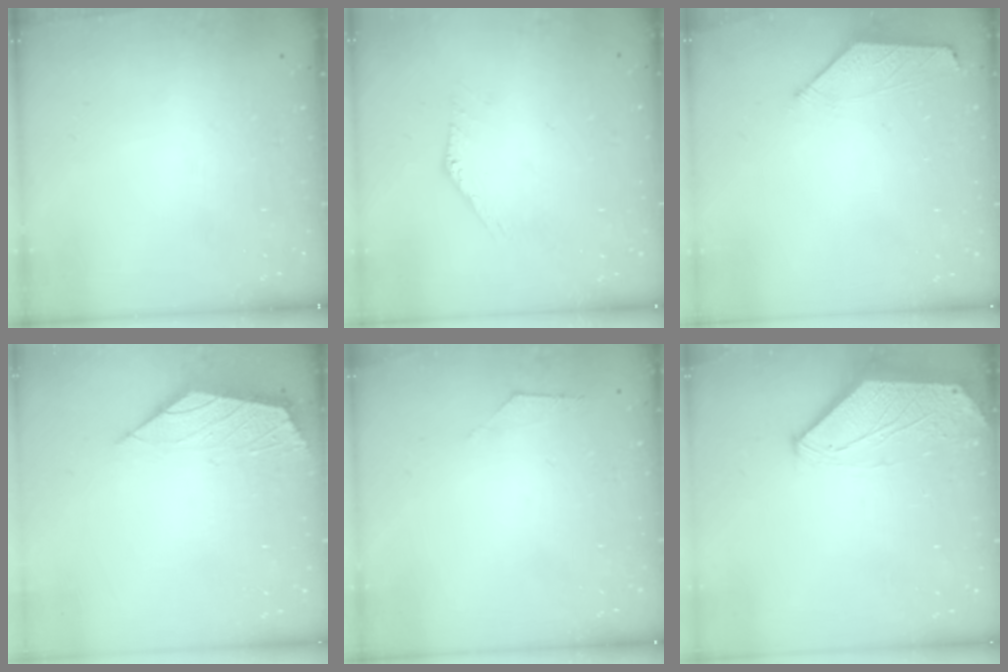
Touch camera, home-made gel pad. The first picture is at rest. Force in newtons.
{"total": 1.0, "press": 1.0, "slide": 0.1}
{"total": 1.4, "press": 1.3, "slide": 0.4}
{"total": 2.0, "press": 2.0, "slide": 0.5}
{"total": 3.2, "press": 3.2, "slide": 0.6}
{"total": 0.0}